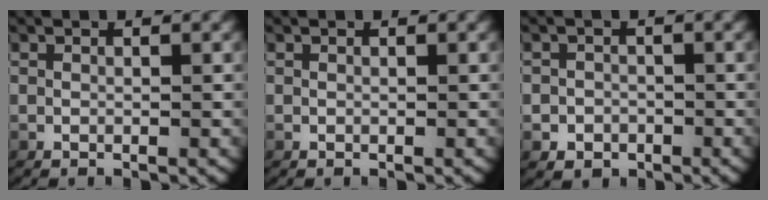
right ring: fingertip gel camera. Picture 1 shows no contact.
{"total": 0.0}
{"total": 2.6, "force": [-1.4, 2.1, 0.3], "torque": [0.003, -0.010, -0.021]}